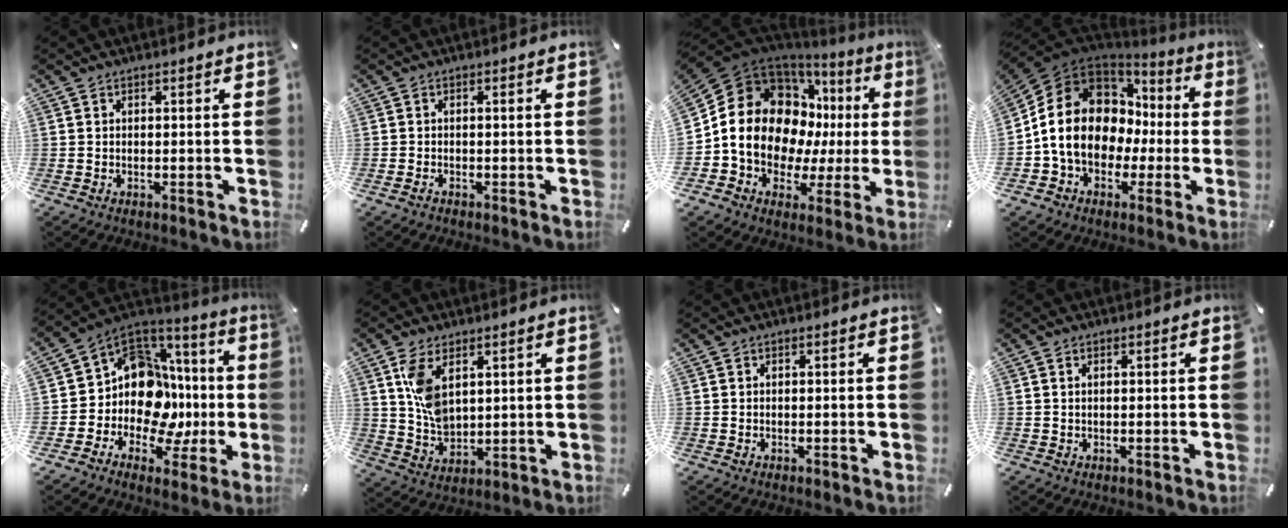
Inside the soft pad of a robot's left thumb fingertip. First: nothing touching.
{"total": 1.0, "force": [-0.7, 0.4, 0.7], "torque": [-0.013, 0.000, -0.013]}
{"total": 19.8, "force": [2.9, 15.4, 12.1], "torque": [-0.213, -0.023, 0.066]}
{"total": 15.4, "force": [-1.0, 13.1, 8.0], "torque": [-0.169, 0.004, -0.016]}
{"total": 15.2, "force": [-0.6, 12.9, 8.0], "torque": [-0.142, -0.043, 0.005]}
{"total": 8.7, "force": [3.7, 5.4, 5.8], "torque": [-0.135, -0.014, 0.066]}
{"total": 0.0}
{"total": 0.7, "force": [0.1, 0.4, 0.6], "torque": [-0.012, 0.002, 0.001]}